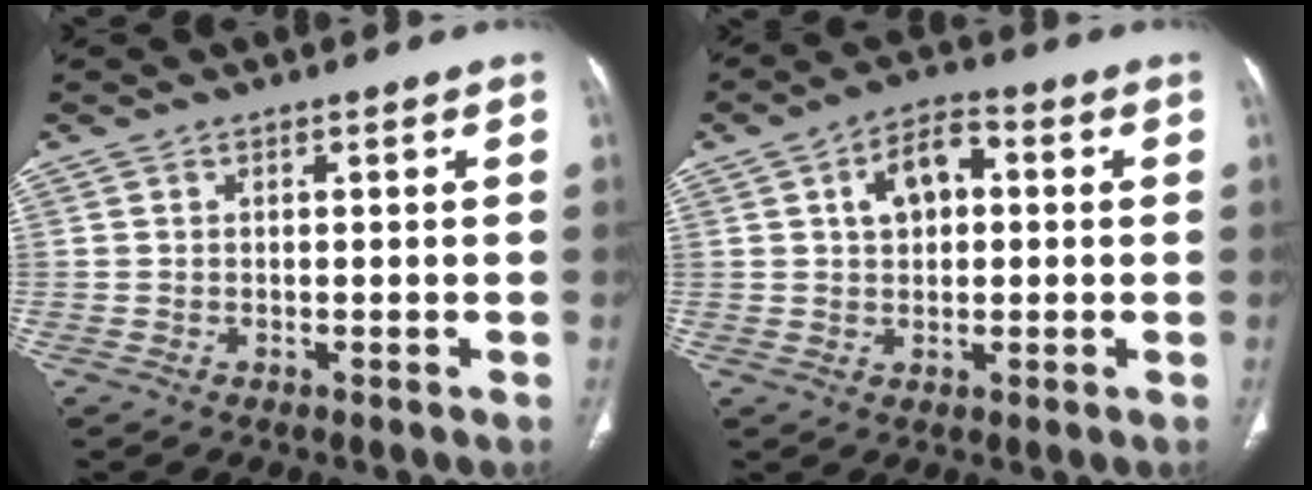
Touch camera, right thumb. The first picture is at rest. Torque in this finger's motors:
{"motor_torque": [-0.02, 0.13, 0.44, -0.25, 0.13]}